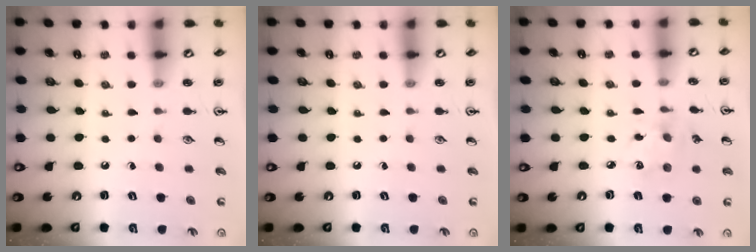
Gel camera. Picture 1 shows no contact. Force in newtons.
{"total": 0.0}
{"total": 5.3, "press": 5.1, "slide": 1.4}